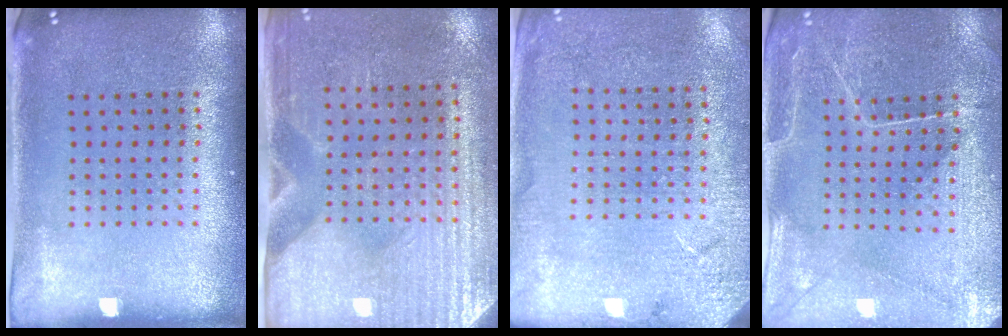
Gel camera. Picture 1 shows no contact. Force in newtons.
{"total": 3.0, "press": 2.7, "slide": 1.4}
{"total": 2.6, "press": 2.6, "slide": 0.4}
{"total": 0.8, "press": 0.7, "slide": 0.4}